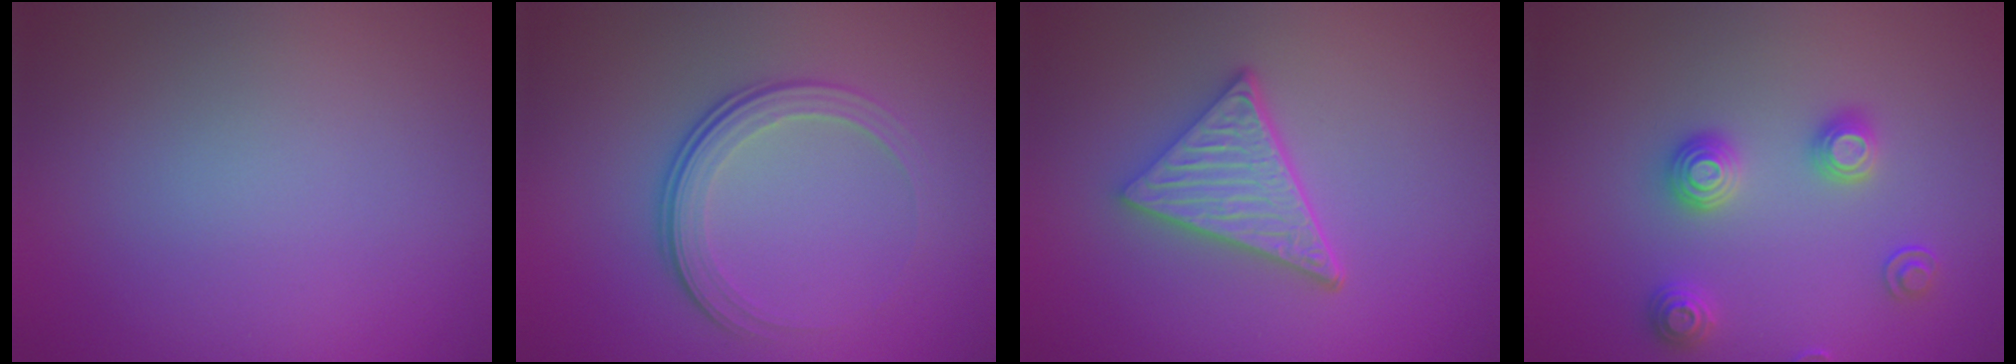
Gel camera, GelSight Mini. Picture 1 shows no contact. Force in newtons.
{"total": 3.7, "press": 2.5, "slide": 2.8}
{"total": 5.0, "press": 3.6, "slide": 3.5}
{"total": 2.8, "press": 2.7, "slide": 0.8}